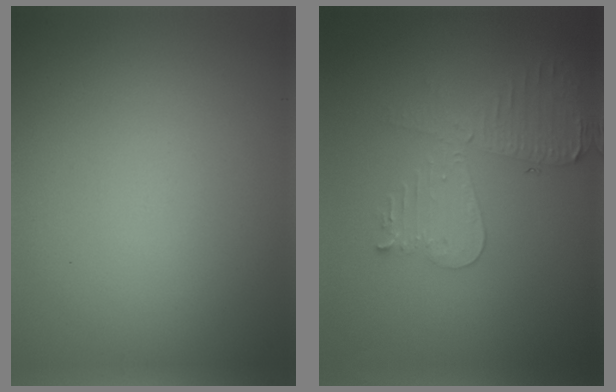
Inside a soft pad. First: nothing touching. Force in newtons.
{"total": 4.4, "press": 3.8, "slide": 2.1}